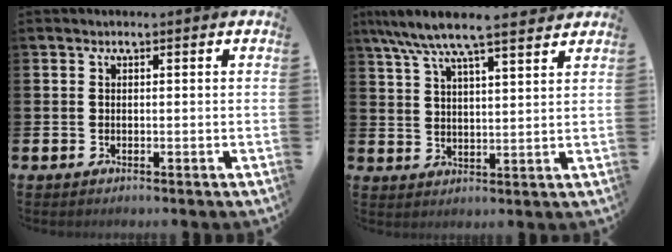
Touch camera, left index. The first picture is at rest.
{"total": 7.8, "force": [7.0, 0.9, 3.3], "torque": [-0.089, -0.027, 0.125]}